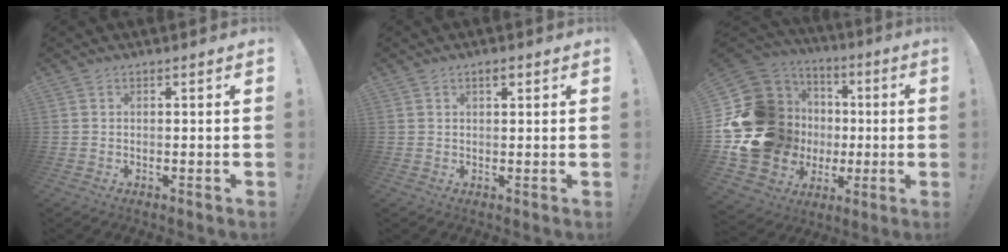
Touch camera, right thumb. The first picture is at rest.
{"total": 1.9, "force": [1.1, 0.7, 1.4], "torque": [-0.023, 0.000, 0.018]}
{"total": 25.0, "force": [-0.6, 21.2, 13.2], "torque": [-0.253, -0.017, 0.067]}